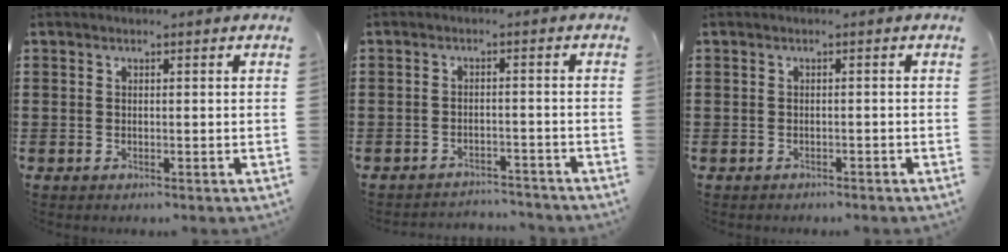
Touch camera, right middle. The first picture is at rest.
{"total": 2.6, "force": [-2.6, 0.2, 0.0], "torque": [-0.008, -0.002, -0.055]}
{"total": 0.6, "force": [-0.6, 0.1, -0.1], "torque": [-0.001, -0.002, -0.012]}